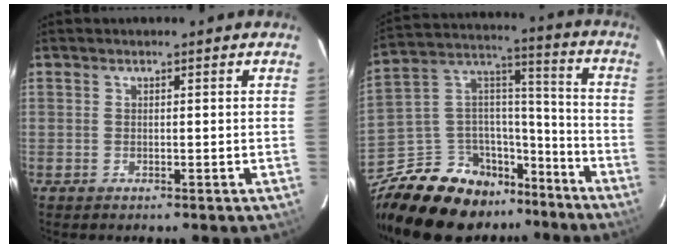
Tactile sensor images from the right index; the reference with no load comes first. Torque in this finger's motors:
{"motor_torque": [0.65, -0.84, -0.10, -0.16]}